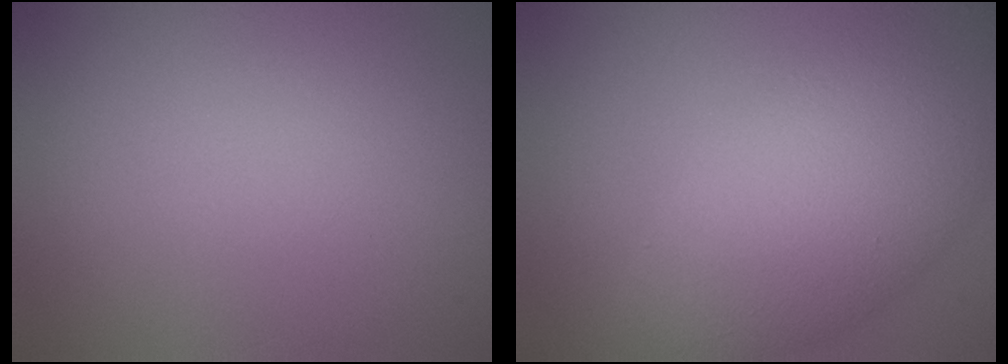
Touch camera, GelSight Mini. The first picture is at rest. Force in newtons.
{"total": 9.1, "press": 9.1, "slide": 0.1}